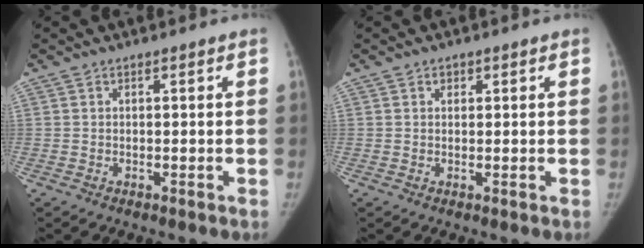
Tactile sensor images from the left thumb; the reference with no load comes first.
{"total": 1.1, "force": [0.6, 0.8, 0.3], "torque": [0.003, -0.002, 0.008]}